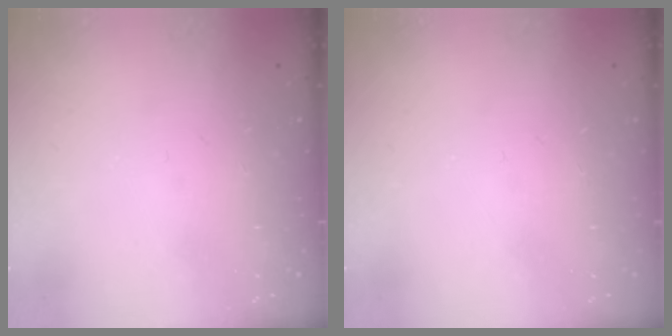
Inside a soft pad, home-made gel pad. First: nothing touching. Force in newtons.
{"total": 0.0}